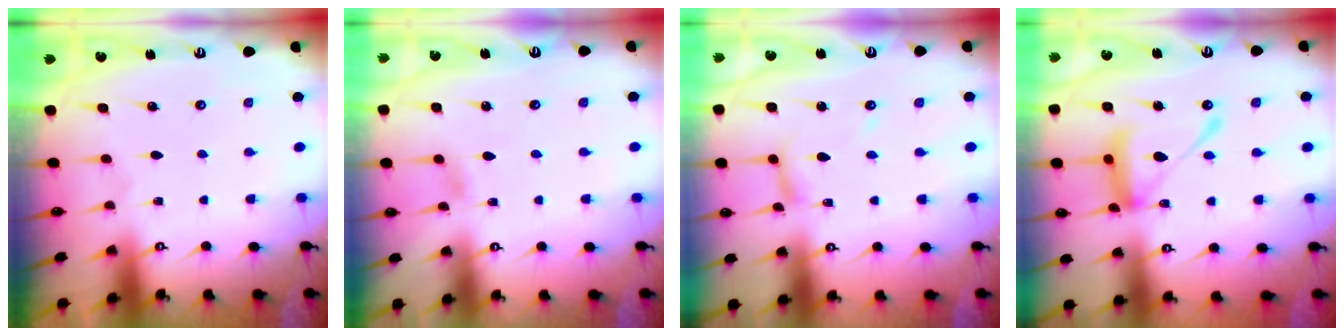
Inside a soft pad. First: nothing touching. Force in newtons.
{"total": 2.6, "press": 2.5, "slide": 0.3}
{"total": 6.0, "press": 6.0, "slide": 0.5}
{"total": 13.9, "press": 13.8, "slide": 1.4}